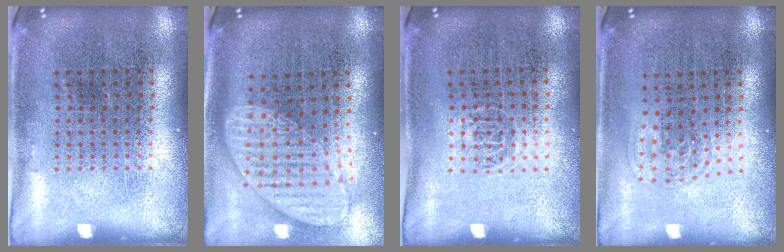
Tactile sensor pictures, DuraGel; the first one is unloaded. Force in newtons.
{"total": 1.9, "press": 1.5, "slide": 1.1}
{"total": 0.6, "press": 0.4, "slide": 0.4}
{"total": 0.9, "press": 0.7, "slide": 0.6}